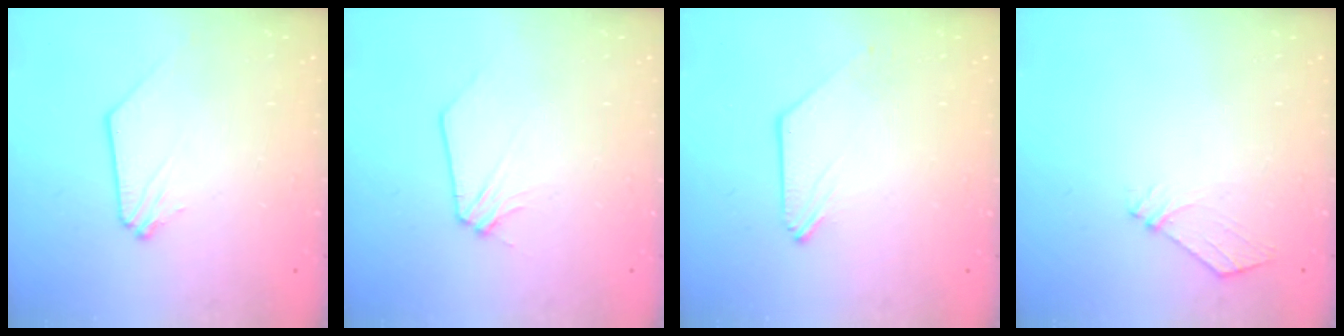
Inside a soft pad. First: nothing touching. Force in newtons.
{"total": 0.6, "press": 0.6, "slide": 0.1}
{"total": 0.0}
{"total": 5.2, "press": 5.1, "slide": 0.7}